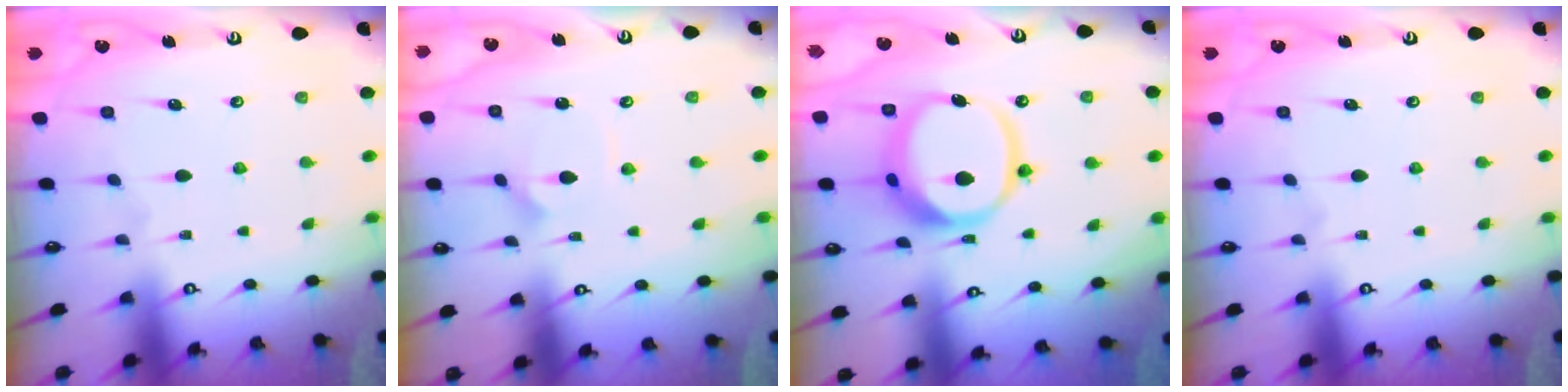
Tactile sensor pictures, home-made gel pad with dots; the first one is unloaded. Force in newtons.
{"total": 2.7, "press": 2.7, "slide": 0.1}
{"total": 14.0, "press": 13.9, "slide": 1.9}
{"total": 0.0}